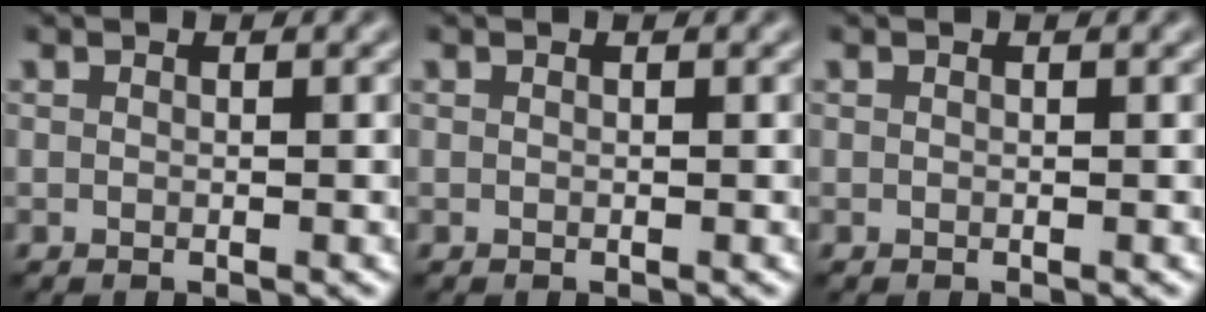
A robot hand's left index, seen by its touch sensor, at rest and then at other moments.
{"total": 0.0}
{"total": 0.0}